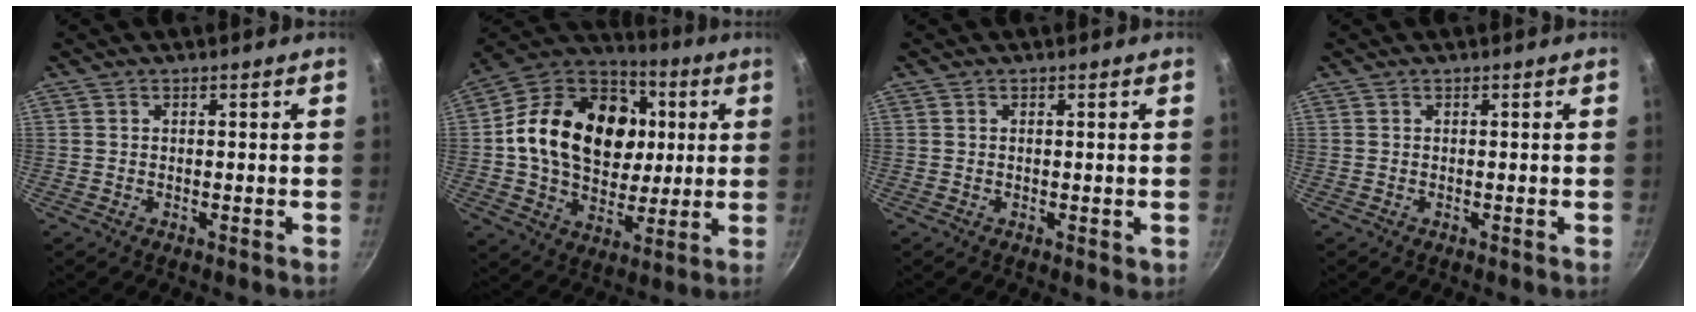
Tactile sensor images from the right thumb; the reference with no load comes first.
{"total": 25.5, "force": [3.7, 19.0, 16.6], "torque": [-0.258, 0.019, 0.061]}
{"total": 0.9, "force": [0.1, 0.6, 0.6], "torque": [-0.006, 0.000, 0.001]}
{"total": 0.0}